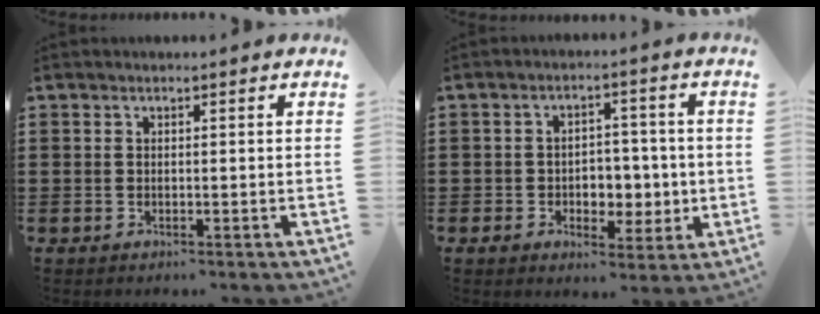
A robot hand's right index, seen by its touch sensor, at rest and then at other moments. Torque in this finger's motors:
{"motor_torque": [-0.07, -0.03, 0.14, 0.06]}